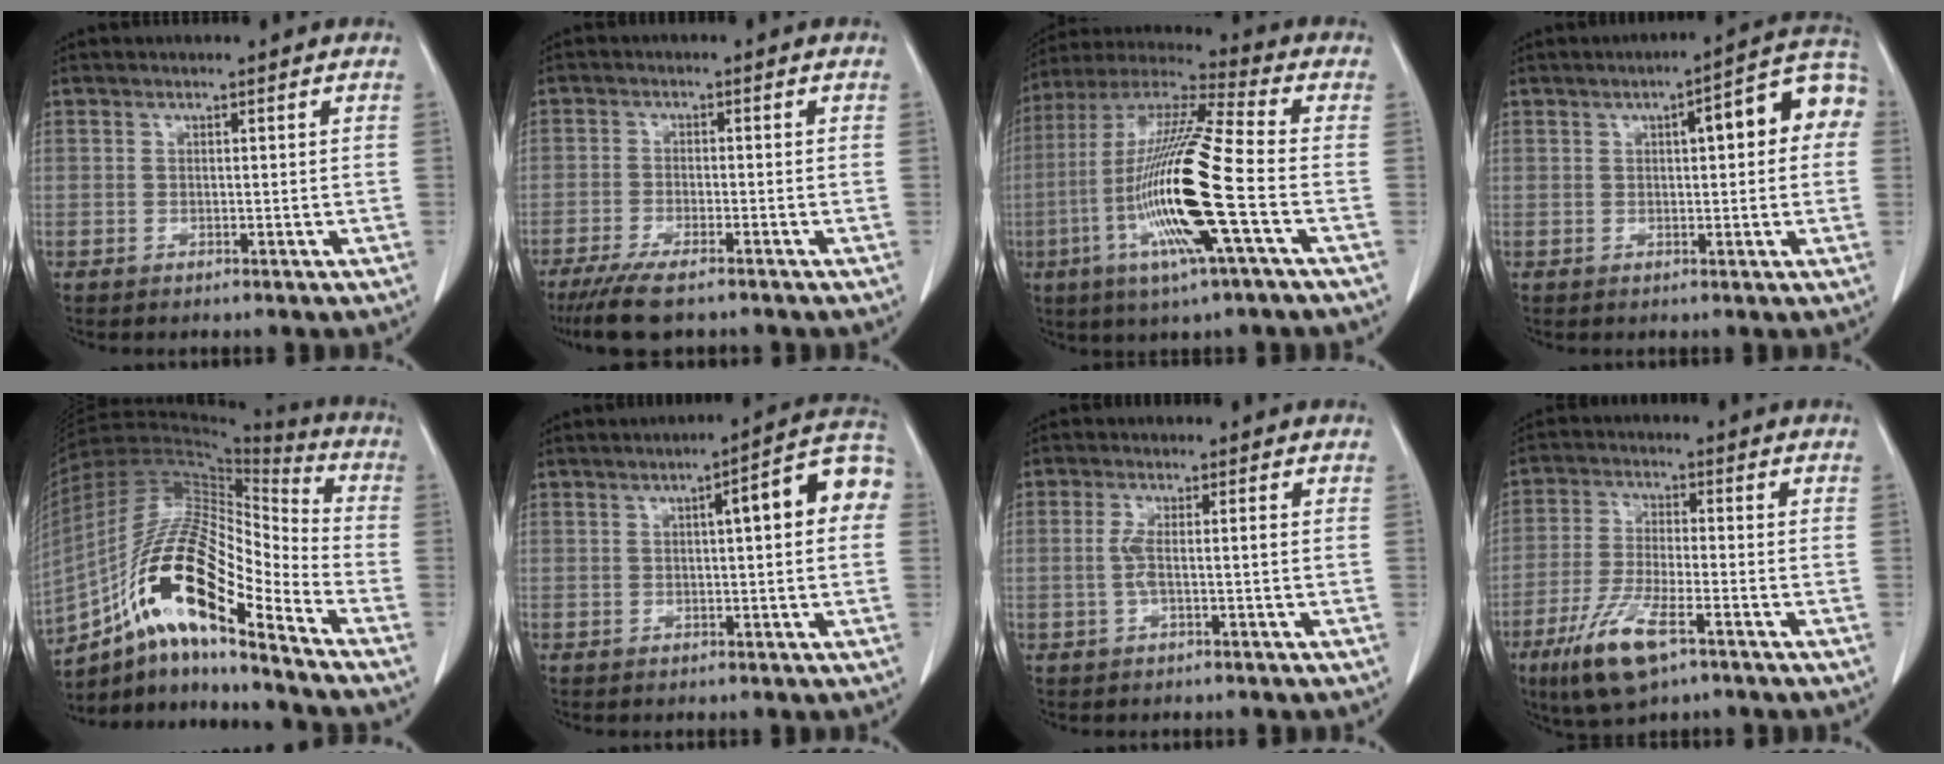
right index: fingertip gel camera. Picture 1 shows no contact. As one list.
[{"total": 6.7, "force": [-5.2, 1.1, 4.1], "torque": [-0.073, -0.017, -0.085]}, {"total": 19.2, "force": [-4.8, 0.3, 18.6], "torque": [-0.381, -0.014, -0.099]}, {"total": 10.2, "force": [2.4, 2.6, 9.5], "torque": [-0.120, 0.036, 0.022]}, {"total": 18.1, "force": [-9.6, 2.7, 15.1], "torque": [-0.294, 0.011, -0.168]}, {"total": 9.6, "force": [1.9, 1.5, 9.2], "torque": [-0.118, 0.031, 0.016]}, {"total": 2.8, "force": [-0.4, 0.2, 2.7], "torque": [-0.062, 0.005, -0.009]}, {"total": 10.0, "force": [-5.6, 2.3, 7.9], "torque": [-0.166, -0.022, -0.100]}]